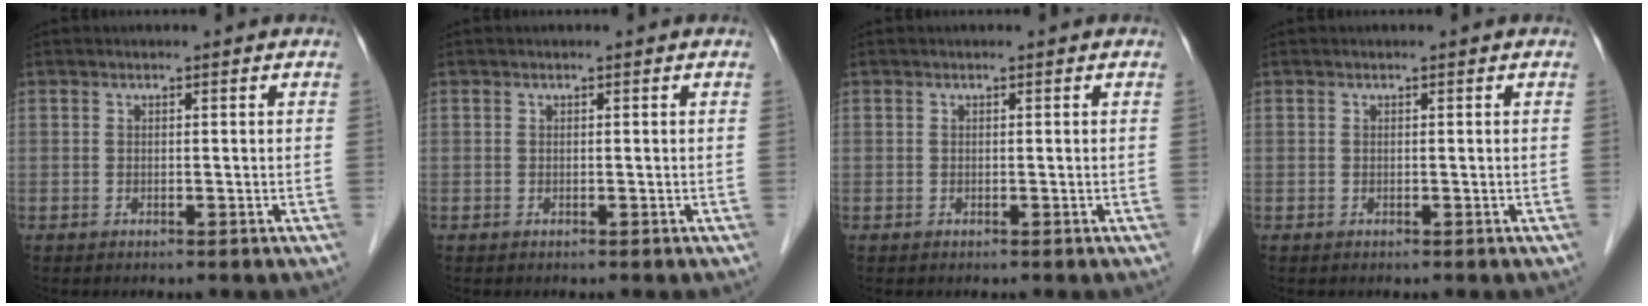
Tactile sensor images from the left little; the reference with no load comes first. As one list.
[{"total": 0.0}, {"total": 0.0}, {"total": 0.0}]